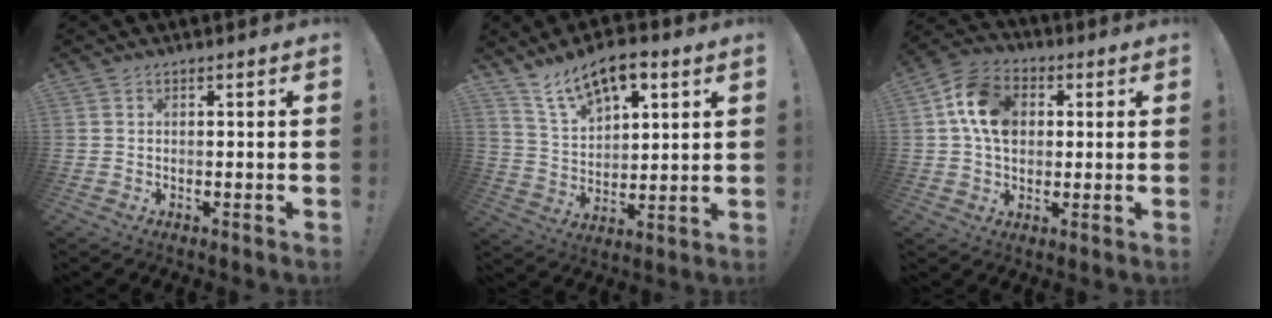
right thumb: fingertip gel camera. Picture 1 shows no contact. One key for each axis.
{"total": 12.8, "fx": 8.5, "fy": 6.2, "fz": 7.2, "tx": -0.121, "ty": -0.042, "tz": 0.156}
{"total": 13.6, "fx": 2.9, "fy": 10.5, "fz": 8.1, "tx": -0.135, "ty": 0.007, "tz": 0.062}